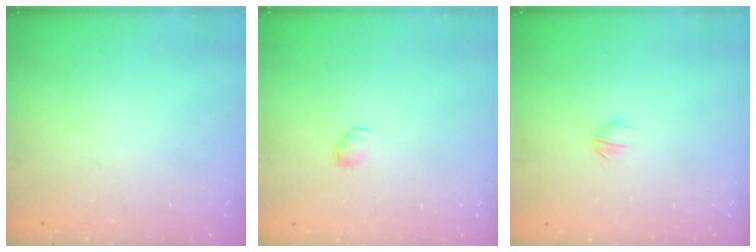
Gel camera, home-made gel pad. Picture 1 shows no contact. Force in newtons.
{"total": 2.9, "press": 2.9, "slide": 0.5}
{"total": 2.8, "press": 2.7, "slide": 0.9}